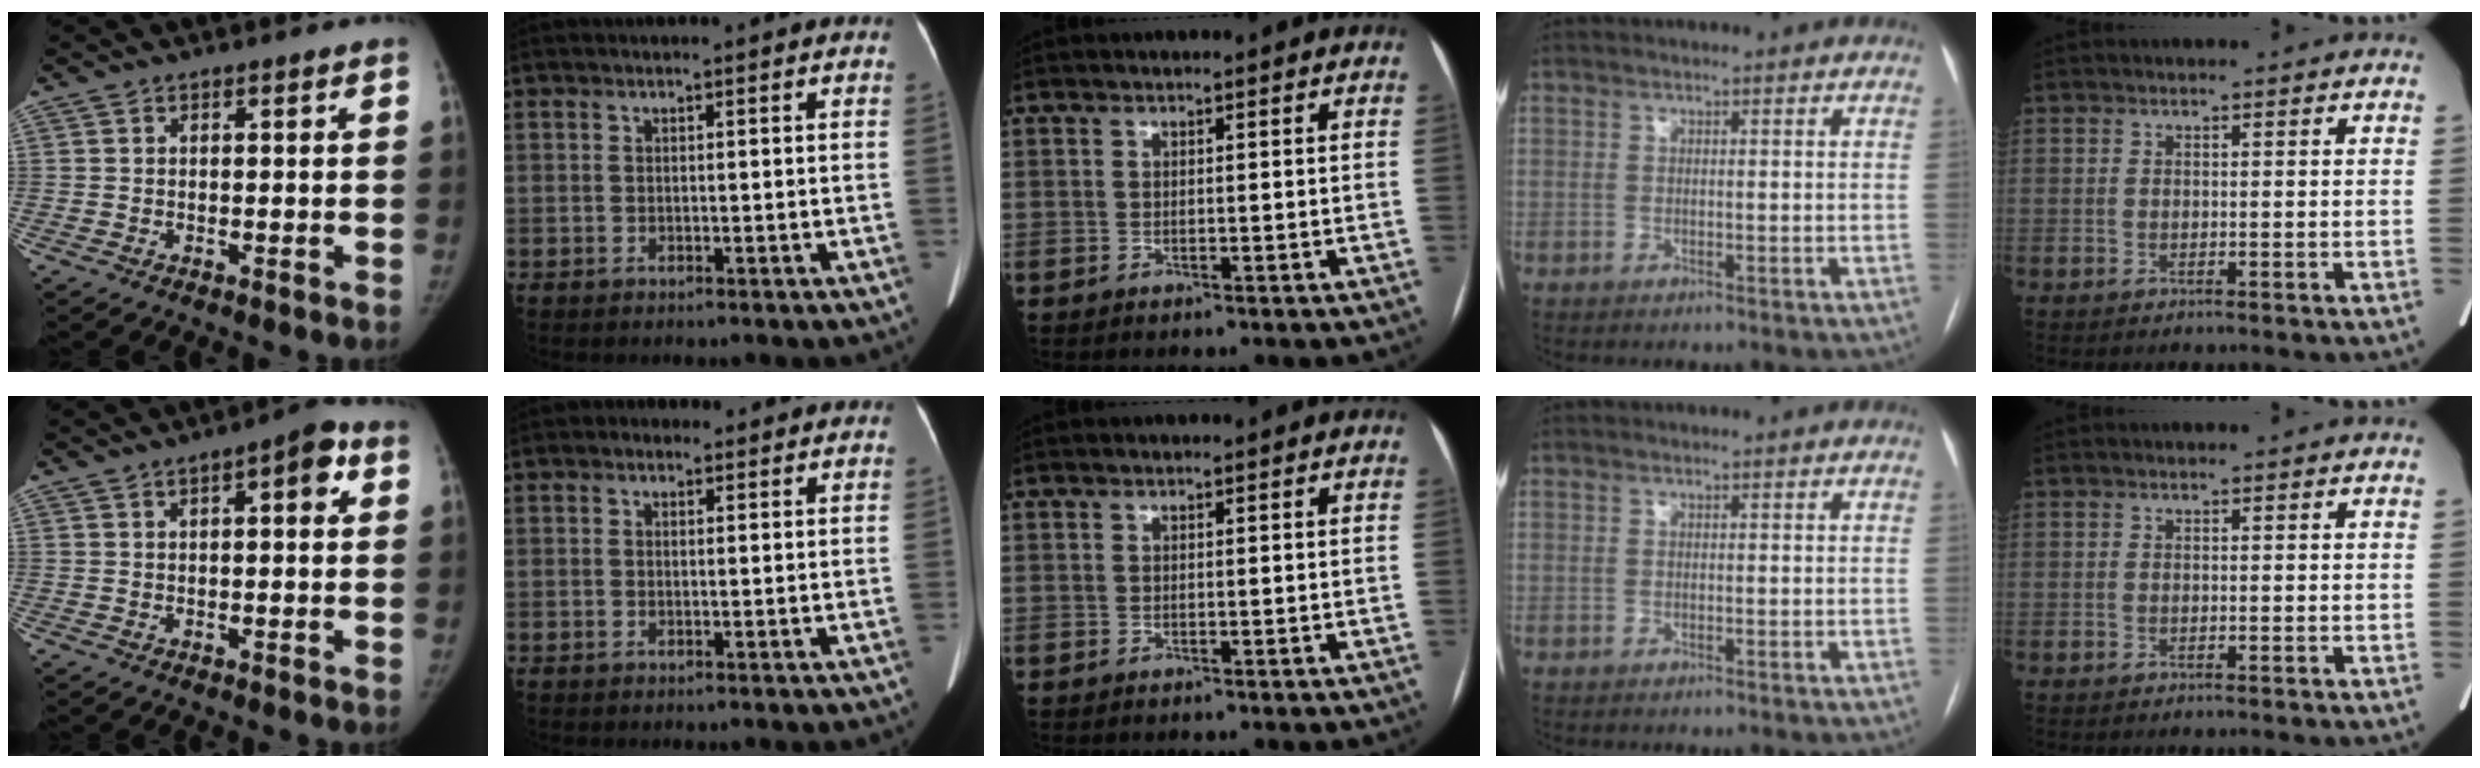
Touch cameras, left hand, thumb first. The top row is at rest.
{"thumb": {"total": 5.7, "force": [1.8, 2.1, 5.0], "torque": [-0.054, 0.009, 0.018]}, "index": {"total": 1.8, "force": [1.0, 1.4, 0.6], "torque": [-0.011, 0.012, 0.009]}}